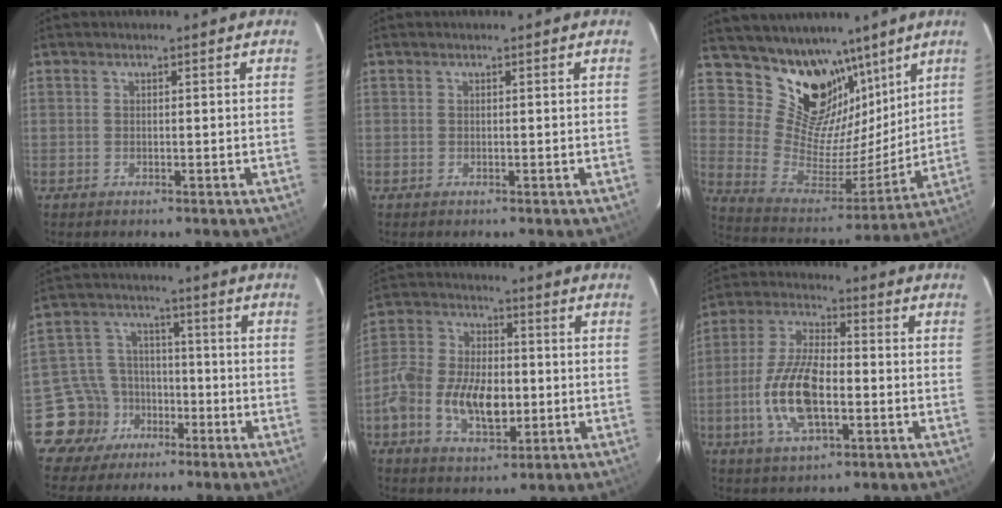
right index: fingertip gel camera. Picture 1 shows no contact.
{"total": 0.0}
{"total": 17.5, "force": [12.4, 10.0, 7.2], "torque": [-0.147, -0.011, 0.230]}
{"total": 9.2, "force": [-5.3, 7.6, 0.2], "torque": [-0.025, 0.033, -0.084]}
{"total": 13.6, "force": [-3.2, 8.0, 10.5], "torque": [-0.222, 0.012, -0.056]}
{"total": 13.4, "force": [-3.4, 5.7, 11.7], "torque": [-0.246, 0.002, -0.063]}